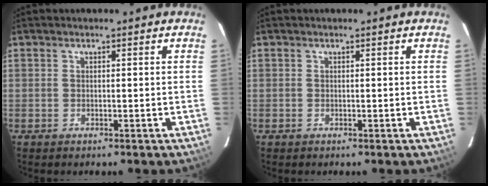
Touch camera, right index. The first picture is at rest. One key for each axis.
{"total": 0.0}